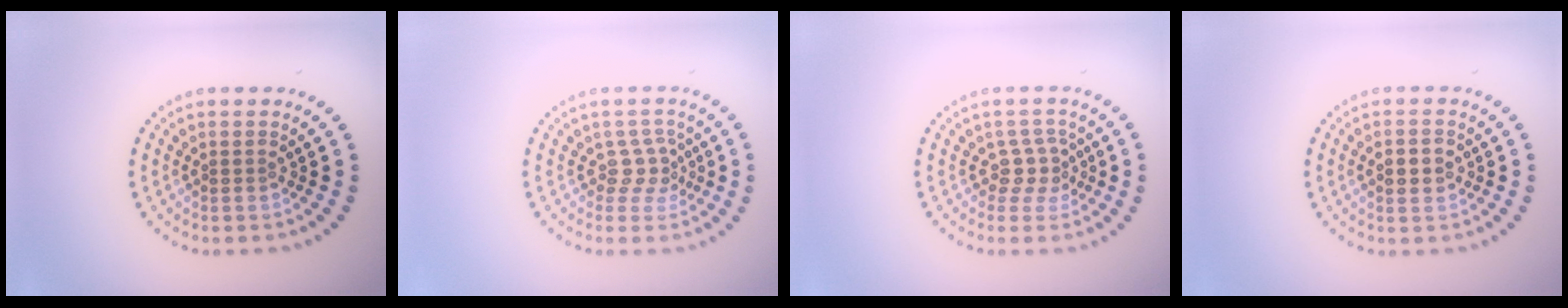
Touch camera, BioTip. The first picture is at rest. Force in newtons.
{"total": 2.2, "press": 1.5, "slide": 1.7}
{"total": 2.2, "press": 1.6, "slide": 1.5}
{"total": 2.7, "press": 2.7, "slide": 0.0}